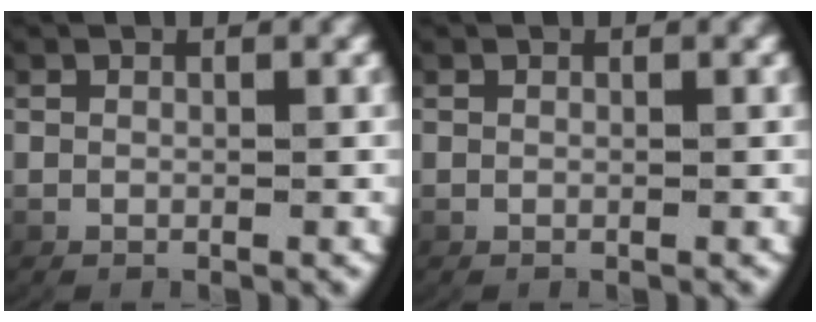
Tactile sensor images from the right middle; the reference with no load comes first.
{"total": 0.0}